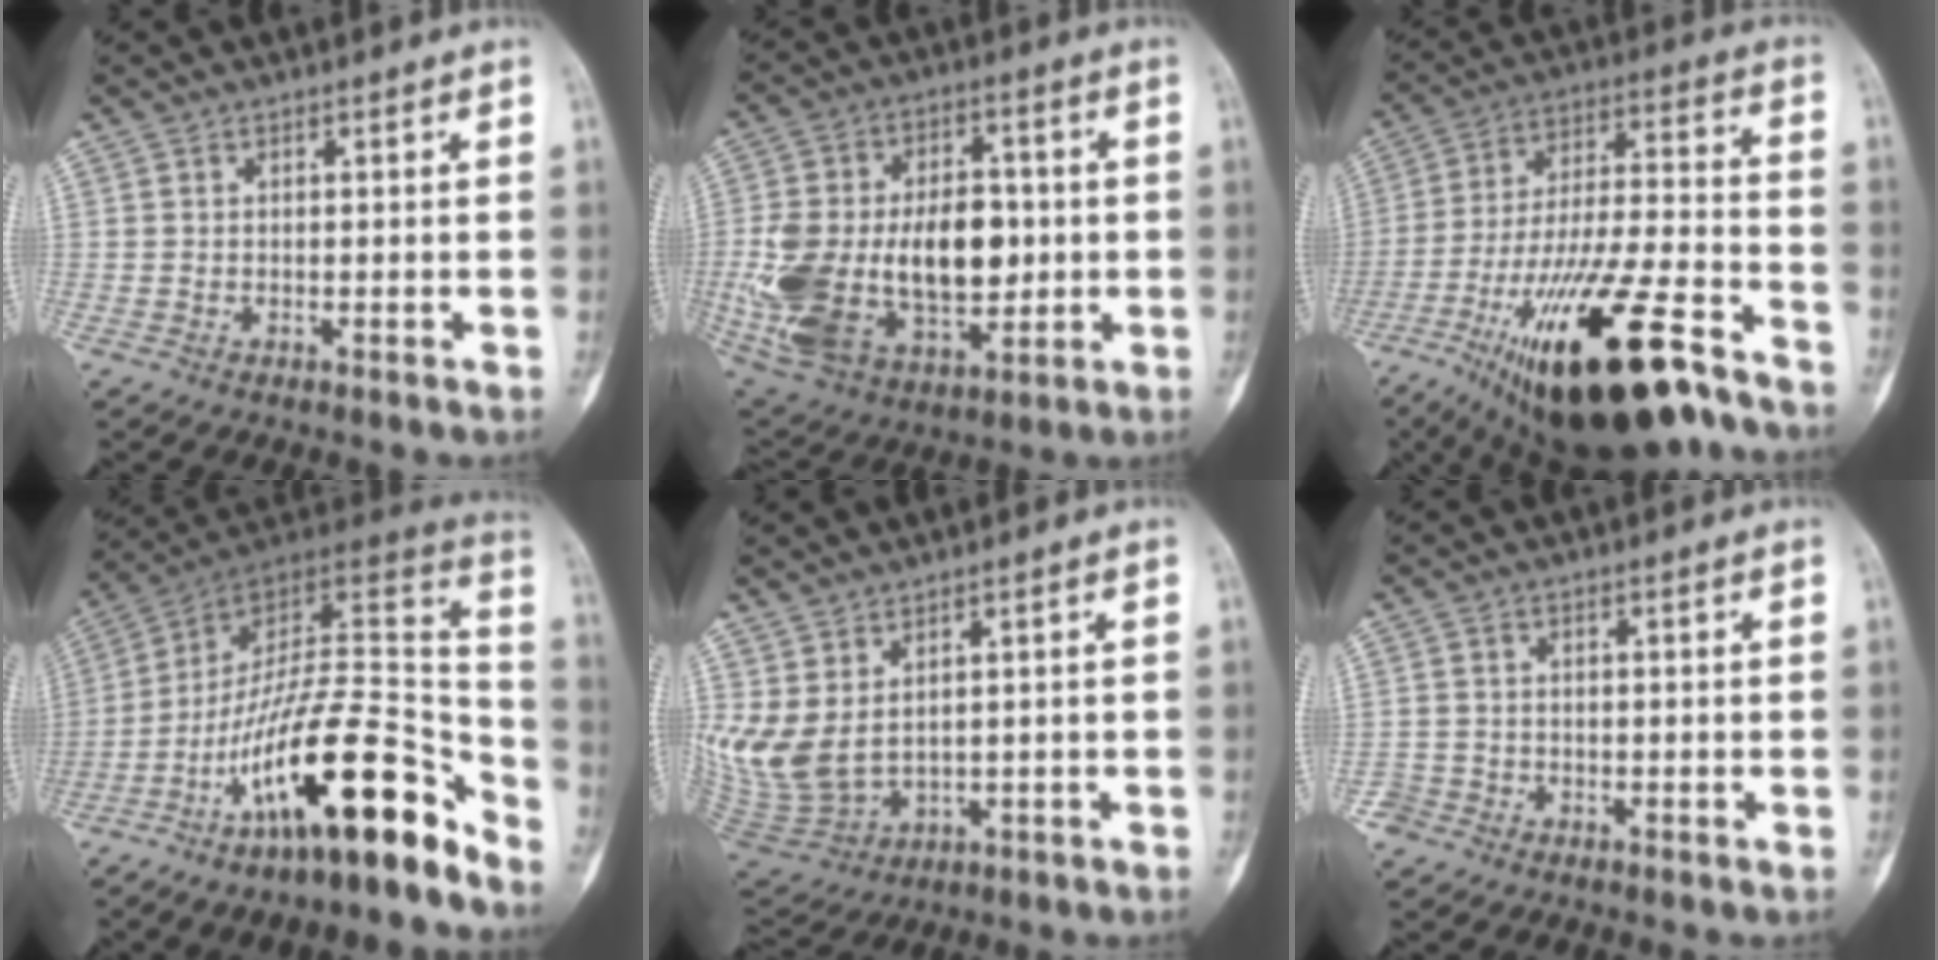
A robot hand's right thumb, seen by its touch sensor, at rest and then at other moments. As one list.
[{"total": 25.4, "force": [-1.3, 15.6, 20.0], "torque": [-0.372, 0.005, 0.004]}, {"total": 26.2, "force": [-16.0, 7.3, 19.4], "torque": [-0.317, 0.063, -0.262]}, {"total": 23.3, "force": [-14.7, 6.1, 17.0], "torque": [-0.250, 0.112, -0.245]}, {"total": 10.0, "force": [2.4, 6.2, 7.4], "torque": [-0.151, -0.014, 0.072]}, {"total": 2.0, "force": [-1.2, 1.5, -0.1], "torque": [0.006, 0.008, -0.028]}]